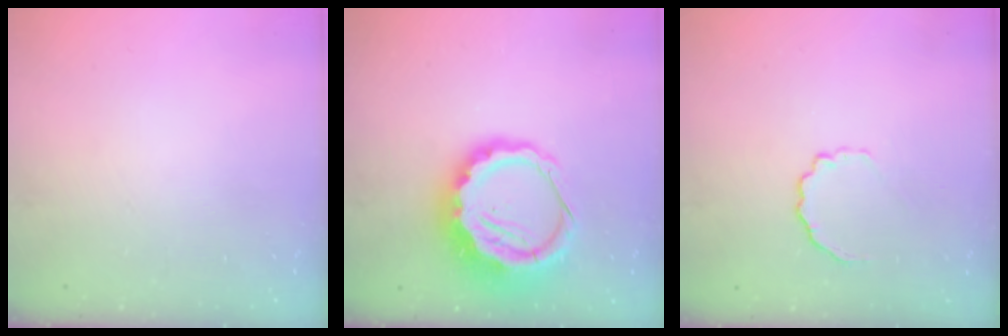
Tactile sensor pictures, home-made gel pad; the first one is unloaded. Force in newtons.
{"total": 13.6, "press": 13.3, "slide": 2.8}
{"total": 5.6, "press": 5.5, "slide": 1.1}